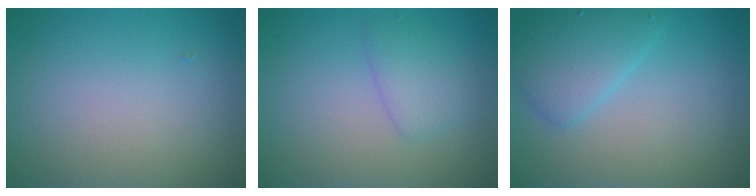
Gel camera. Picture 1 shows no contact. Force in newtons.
{"total": 2.2, "press": 2.2, "slide": 0.2}
{"total": 3.3, "press": 3.3, "slide": 0.1}